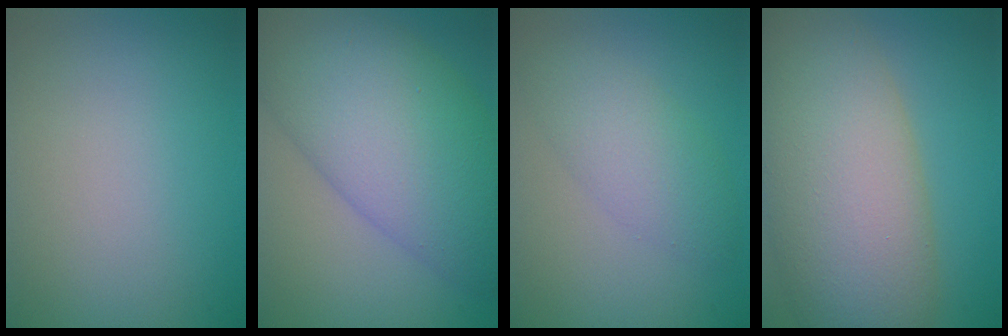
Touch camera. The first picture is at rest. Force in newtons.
{"total": 12.3, "press": 12.3, "slide": 0.2}
{"total": 3.7, "press": 3.7, "slide": 0.2}
{"total": 12.0, "press": 12.0, "slide": 0.6}